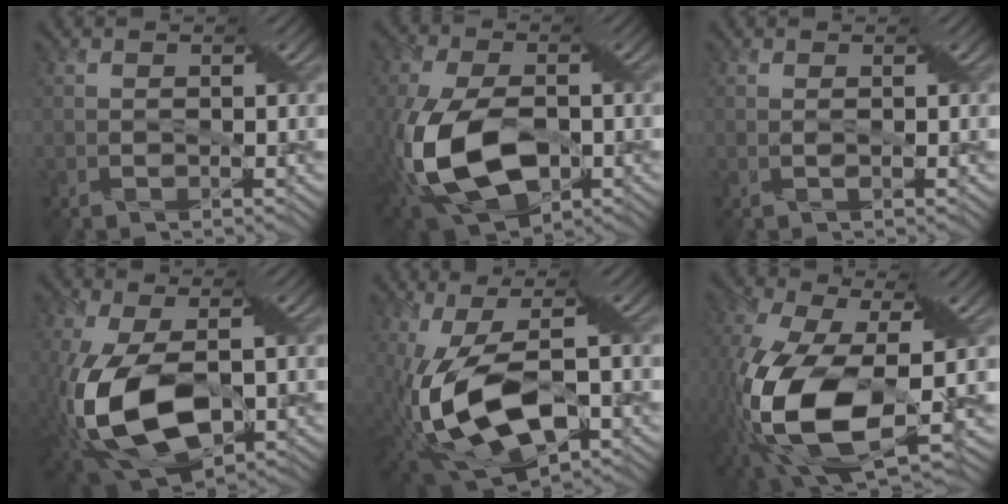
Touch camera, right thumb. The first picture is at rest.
{"total": 16.4, "force": [-4.0, 9.6, 12.7], "torque": [-0.306, -0.050, -0.061]}
{"total": 0.6, "force": [0.1, -0.3, 0.5], "torque": [-0.022, -0.004, 0.005]}
{"total": 14.7, "force": [-3.2, 7.9, 12.0], "torque": [-0.279, -0.043, -0.046]}
{"total": 14.4, "force": [-2.9, 6.6, 12.5], "torque": [-0.265, -0.028, -0.042]}
{"total": 14.8, "force": [-3.5, 6.5, 12.8], "torque": [-0.340, -0.042, -0.057]}